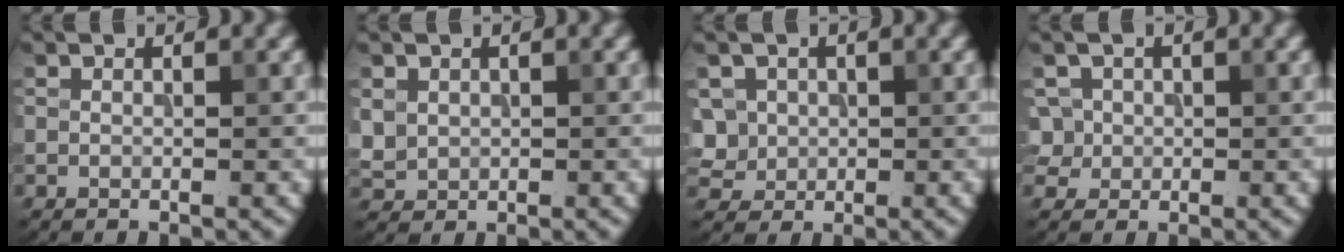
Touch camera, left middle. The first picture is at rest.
{"total": 1.6, "force": [0.4, 1.5, 0.4], "torque": [-0.010, -0.003, 0.013]}
{"total": 3.5, "force": [0.5, 3.2, 1.5], "torque": [-0.030, 0.011, 0.018]}
{"total": 2.7, "force": [0.3, 2.6, 0.8], "torque": [-0.016, 0.013, 0.011]}